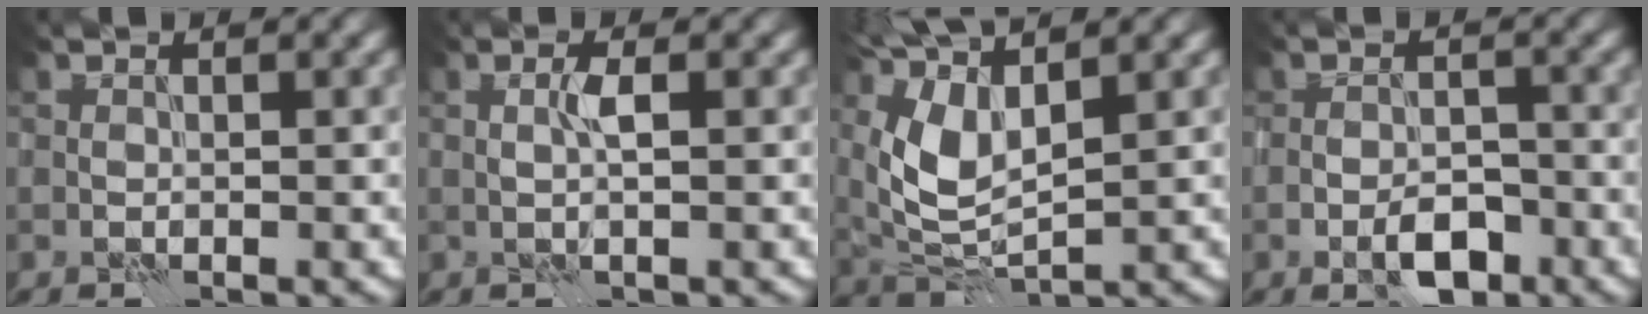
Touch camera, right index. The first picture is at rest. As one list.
[{"total": 1.1, "force": [0.5, -0.5, 0.9], "torque": [-0.021, 0.003, 0.011]}, {"total": 6.6, "force": [2.8, 2.3, 5.5], "torque": [-0.135, 0.002, 0.059]}, {"total": 3.5, "force": [-2.0, 1.6, 2.5], "torque": [-0.035, 0.001, -0.030]}]